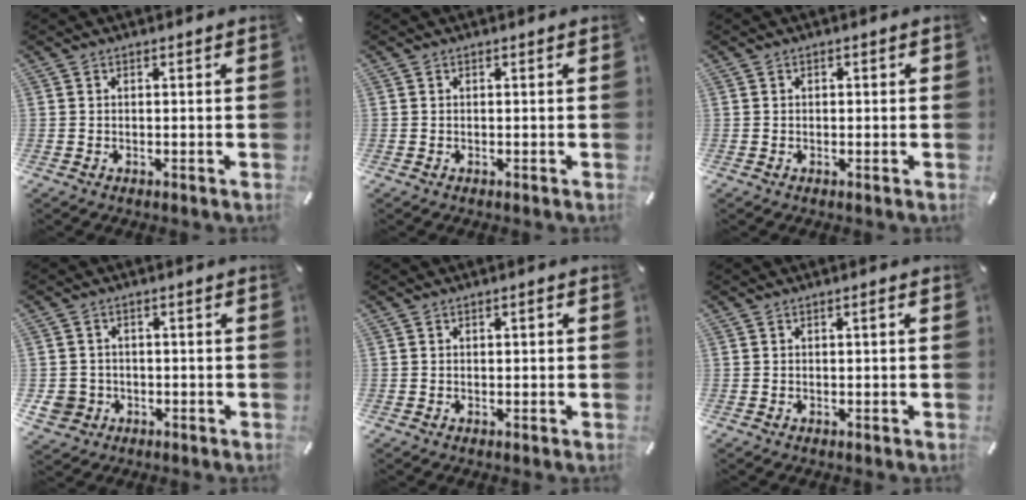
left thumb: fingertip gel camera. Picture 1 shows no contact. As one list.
[{"total": 0.0}, {"total": 0.5, "force": [-0.1, 0.4, 0.3], "torque": [-0.005, 0.002, -0.002]}, {"total": 5.1, "force": [-1.4, 4.7, 1.2], "torque": [-0.042, 0.005, -0.026]}, {"total": 0.9, "force": [0.1, 0.5, 0.7], "torque": [-0.013, 0.004, 0.000]}, {"total": 0.8, "force": [0.1, 0.1, 0.8], "torque": [-0.015, 0.002, 0.002]}]